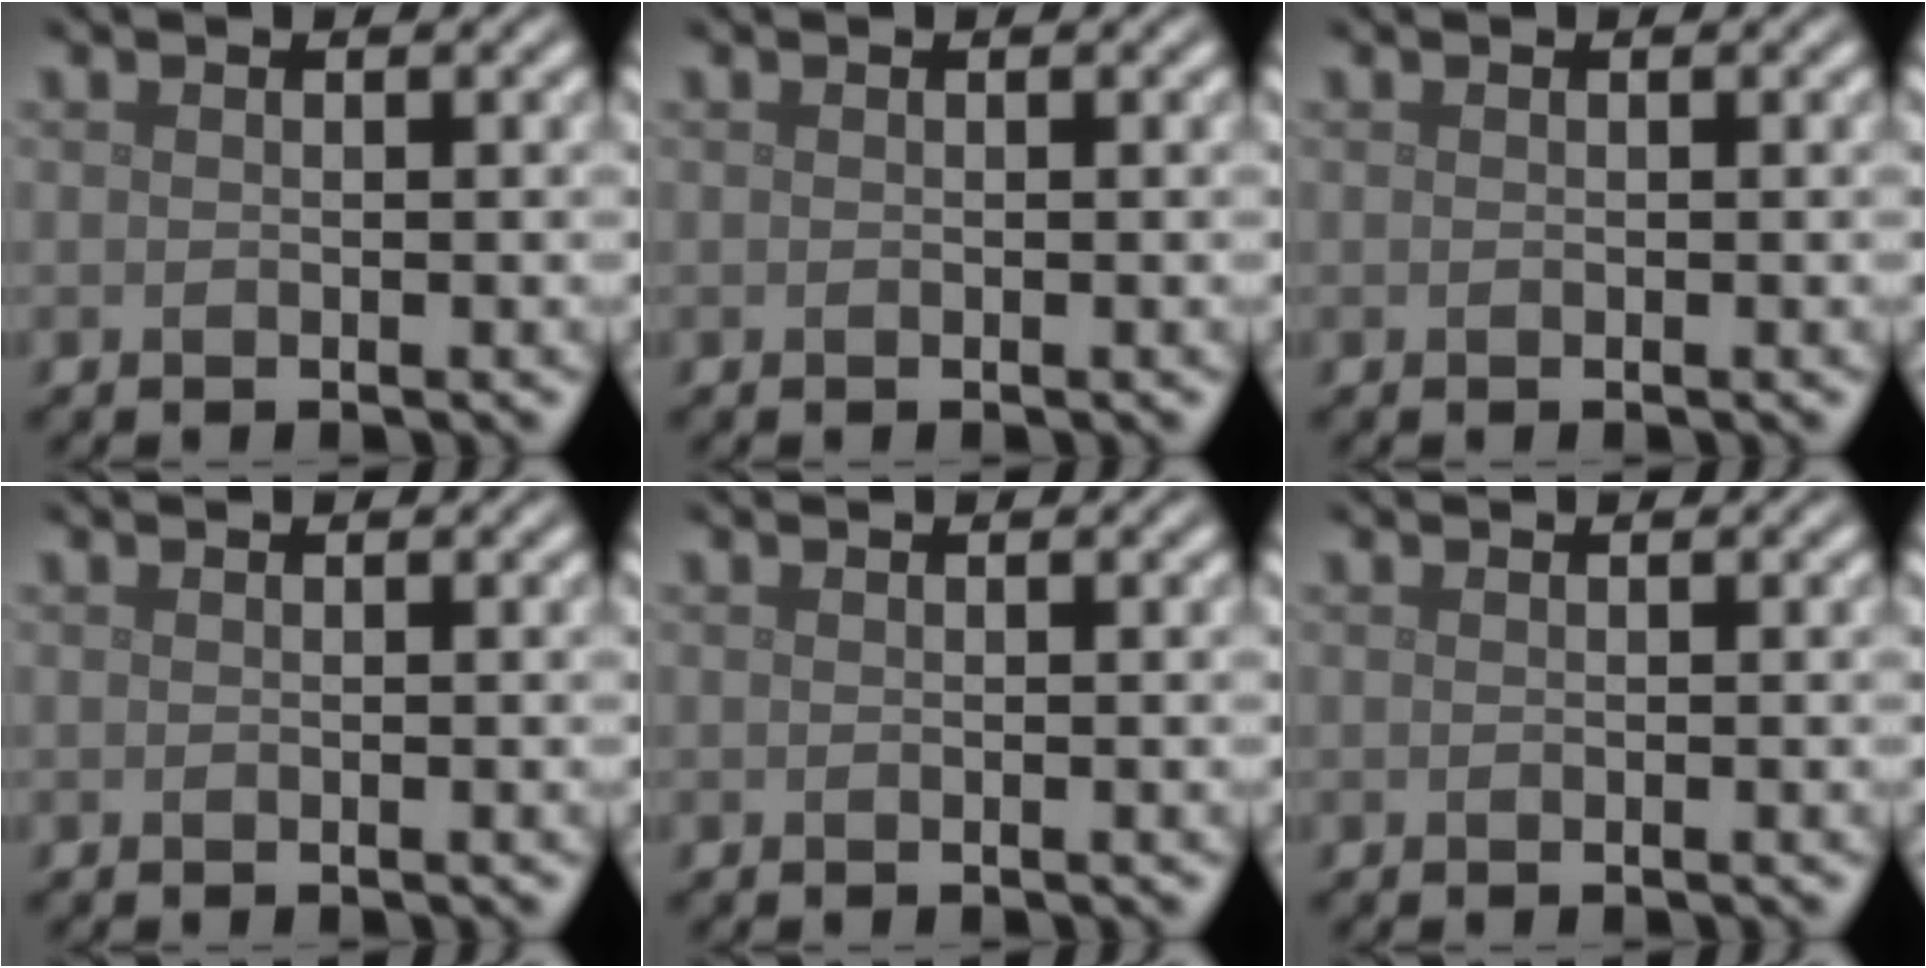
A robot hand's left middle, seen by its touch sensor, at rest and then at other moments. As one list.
[{"total": 0.0}, {"total": 0.0}, {"total": 0.0}, {"total": 0.0}, {"total": 0.0}]